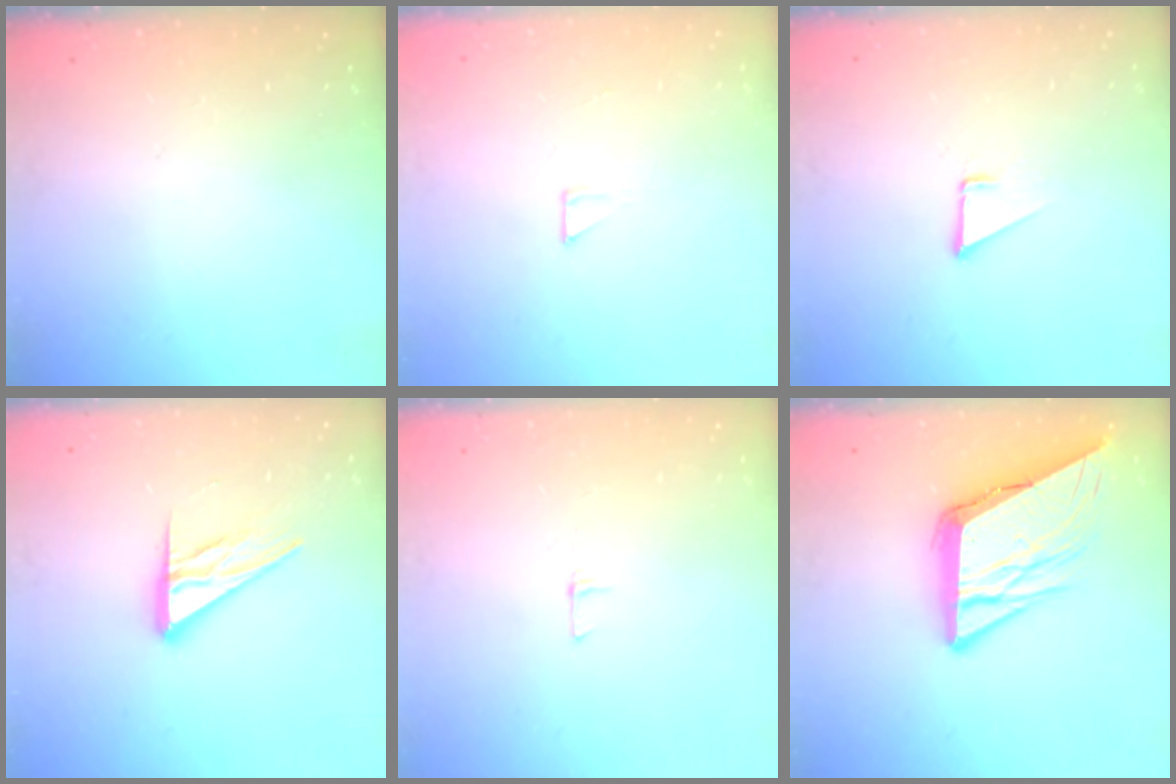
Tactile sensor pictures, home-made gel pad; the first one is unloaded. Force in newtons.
{"total": 1.9, "press": 1.9, "slide": 0.1}
{"total": 1.7, "press": 1.7, "slide": 0.1}
{"total": 12.6, "press": 12.5, "slide": 1.1}
{"total": 5.1, "press": 5.1, "slide": 0.4}
{"total": 12.9, "press": 12.7, "slide": 2.0}